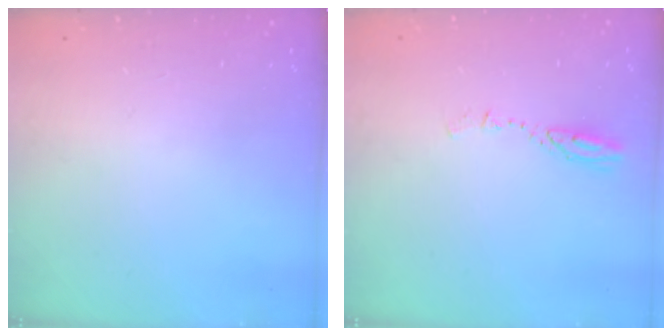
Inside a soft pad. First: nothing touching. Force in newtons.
{"total": 3.8, "press": 3.8, "slide": 0.4}